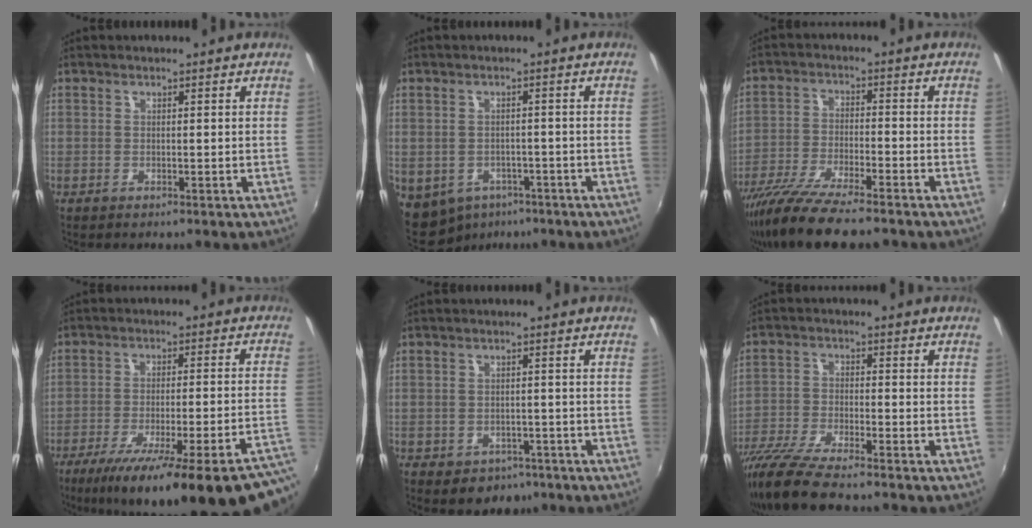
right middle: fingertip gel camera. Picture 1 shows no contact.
{"total": 8.5, "force": [-5.3, 5.9, 3.0], "torque": [-0.081, -0.022, -0.063]}
{"total": 13.2, "force": [-10.6, 1.7, 7.6], "torque": [-0.164, -0.041, -0.193]}
{"total": 28.3, "force": [-21.0, 4.2, 18.6], "torque": [-0.260, -0.056, -0.284]}
{"total": 5.3, "force": [-3.0, 4.1, 1.6], "torque": [-0.041, -0.004, -0.033]}
{"total": 10.2, "force": [-8.7, 0.8, 5.4], "torque": [-0.122, -0.029, -0.165]}